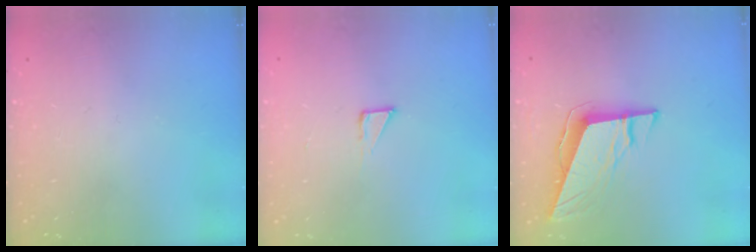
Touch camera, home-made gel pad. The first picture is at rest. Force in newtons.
{"total": 2.6, "press": 2.6, "slide": 0.1}
{"total": 9.6, "press": 9.4, "slide": 1.8}